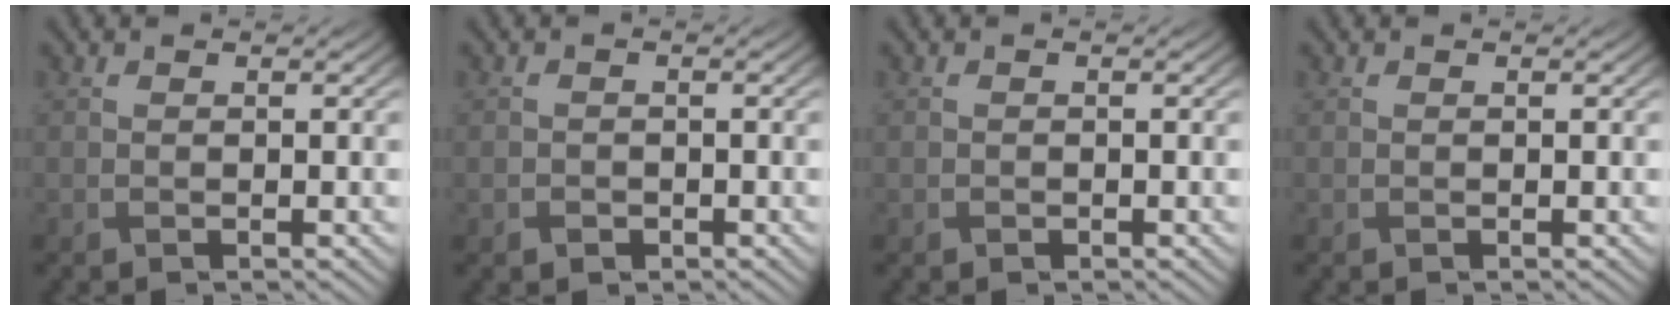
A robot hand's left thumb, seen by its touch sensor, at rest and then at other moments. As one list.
[{"total": 1.1, "force": [-0.6, 0.9, 0.2], "torque": [0.001, -0.003, -0.012]}, {"total": 0.5, "force": [-0.3, 0.5, 0.0], "torque": [0.002, -0.005, -0.005]}, {"total": 0.0}]